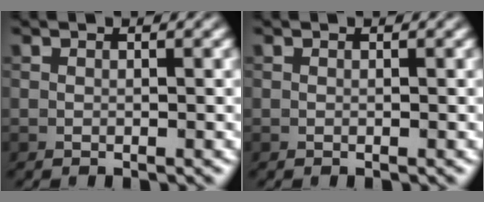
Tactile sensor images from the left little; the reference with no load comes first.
{"total": 0.0}